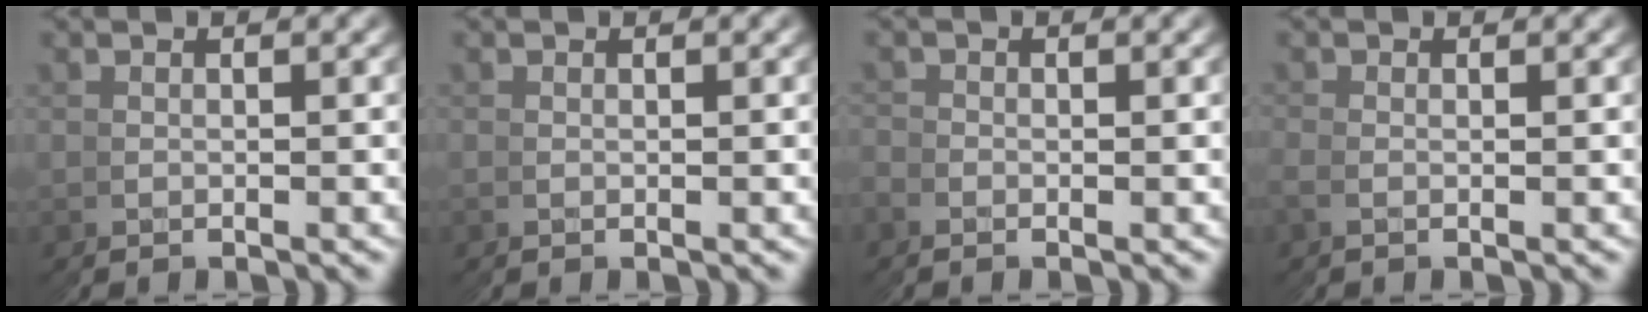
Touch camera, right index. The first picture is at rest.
{"total": 0.0}
{"total": 2.1, "force": [-1.1, -0.2, -1.8], "torque": [0.036, 0.005, -0.027]}
{"total": 0.9, "force": [0.1, -0.8, -0.4], "torque": [0.005, 0.007, -0.002]}